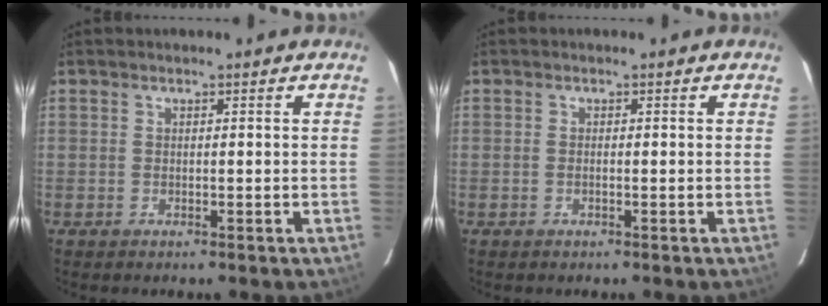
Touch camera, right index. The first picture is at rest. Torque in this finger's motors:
{"motor_torque": [0.13, 0.19, -0.03, -0.01]}